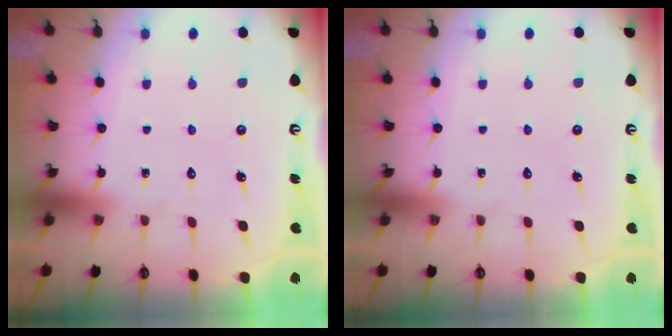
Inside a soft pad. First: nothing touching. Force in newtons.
{"total": 0.0}